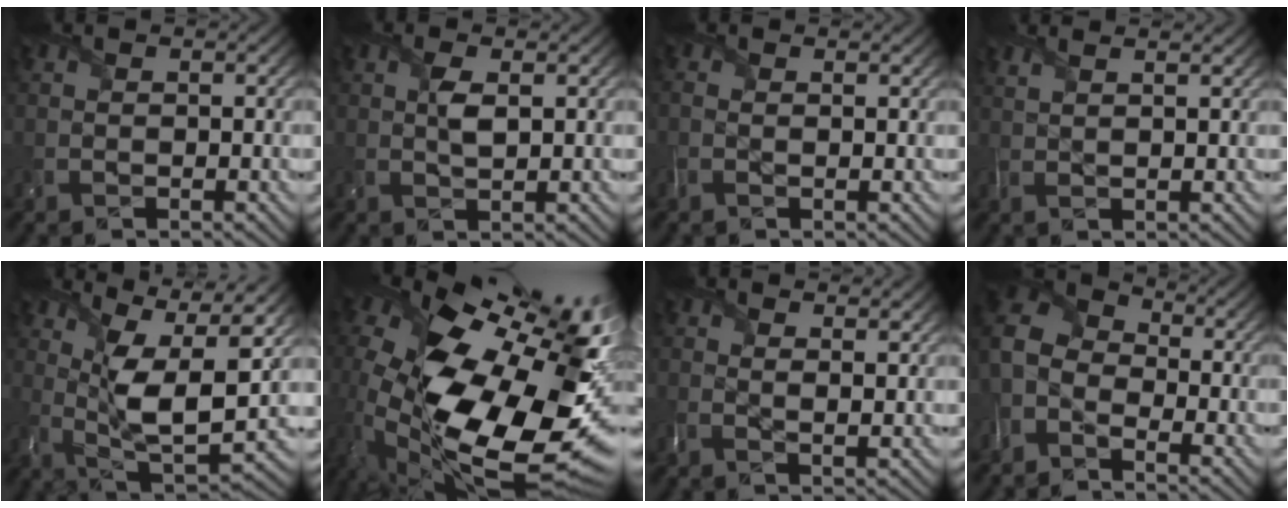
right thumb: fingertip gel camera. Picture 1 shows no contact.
{"total": 2.4, "force": [0.6, 0.9, 2.2], "torque": [-0.048, 0.000, 0.012]}
{"total": 1.3, "force": [0.1, 0.8, 1.0], "torque": [-0.031, -0.002, -0.002]}
{"total": 3.1, "force": [2.1, 0.8, 2.1], "torque": [-0.032, 0.009, 0.020]}
{"total": 13.3, "force": [3.8, 5.5, 11.4], "torque": [-0.219, -0.003, 0.066]}
{"total": 21.0, "force": [-2.0, 11.3, 17.7], "torque": [-0.365, -0.065, -0.012]}
{"total": 2.9, "force": [1.8, 0.8, 2.1], "torque": [-0.044, -0.002, 0.032]}
{"total": 6.9, "force": [-3.4, 4.6, 3.9], "torque": [-0.103, -0.007, -0.088]}